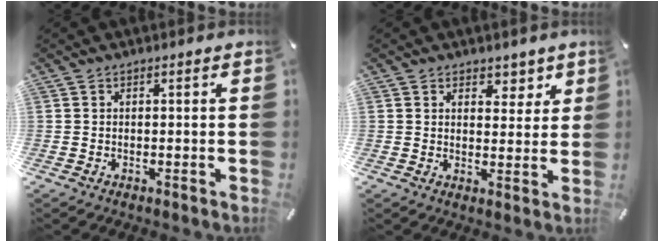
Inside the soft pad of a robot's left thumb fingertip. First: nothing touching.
{"total": 4.6, "force": [3.0, 3.4, 0.5], "torque": [0.014, -0.025, 0.048]}